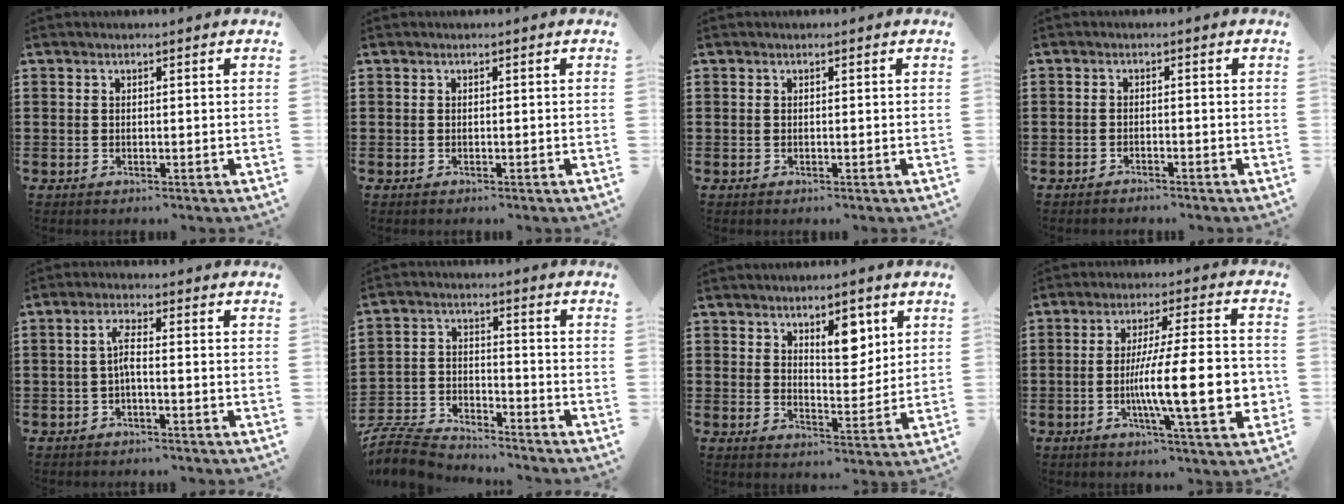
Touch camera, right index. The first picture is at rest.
{"total": 0.0}
{"total": 0.0}
{"total": 1.1, "force": [-1.1, 0.1, 0.1], "torque": [-0.005, 0.002, -0.024]}
{"total": 2.9, "force": [-0.7, 0.6, 2.7], "torque": [-0.059, 0.000, -0.018]}
{"total": 7.9, "force": [-7.6, 1.6, 1.3], "torque": [-0.045, 0.010, -0.156]}
{"total": 6.7, "force": [3.6, 3.4, 4.4], "torque": [-0.057, -0.007, 0.057]}
{"total": 16.3, "force": [-3.1, 3.0, 15.7], "torque": [-0.253, -0.015, -0.056]}